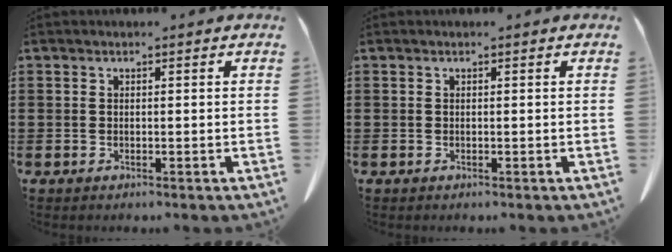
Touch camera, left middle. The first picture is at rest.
{"total": 0.0}